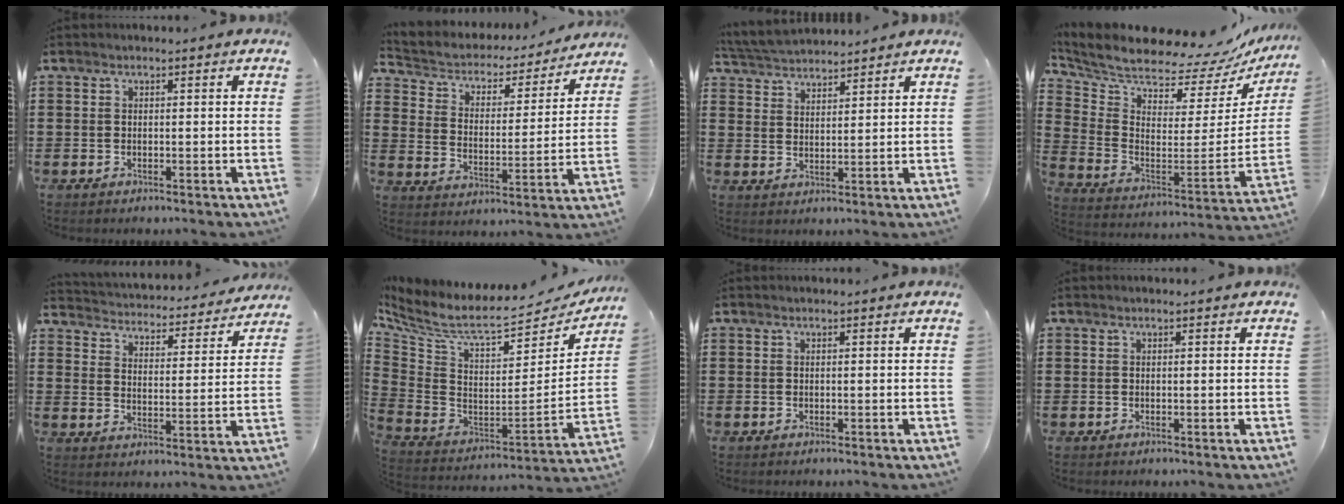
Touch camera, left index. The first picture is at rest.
{"total": 3.4, "force": [2.9, 1.5, 0.5], "torque": [-0.032, -0.026, 0.041]}
{"total": 4.2, "force": [4.2, 0.3, 0.4], "torque": [-0.025, -0.014, 0.077]}
{"total": 6.5, "force": [6.4, 0.5, 0.9], "torque": [-0.064, -0.079, 0.101]}
{"total": 3.4, "force": [3.3, 0.0, -0.1], "torque": [-0.022, -0.033, 0.050]}
{"total": 6.9, "force": [5.4, 1.7, 3.9], "torque": [-0.104, -0.055, 0.087]}
{"total": 0.0}
{"total": 0.0}